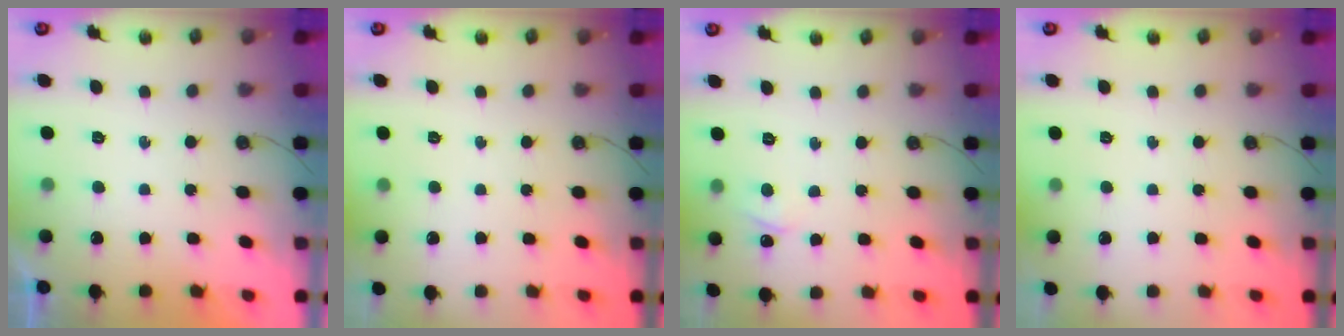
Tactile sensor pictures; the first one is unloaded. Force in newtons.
{"total": 0.0}
{"total": 2.4, "press": 2.4, "slide": 0.3}
{"total": 0.0}